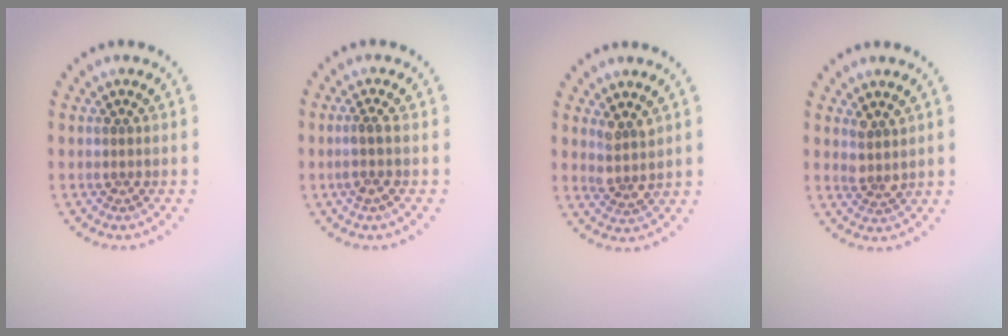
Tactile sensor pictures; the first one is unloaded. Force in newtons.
{"total": 1.5, "press": 1.2, "slide": 0.9}
{"total": 2.1, "press": 1.6, "slide": 1.4}
{"total": 1.8, "press": 1.5, "slide": 1.1}